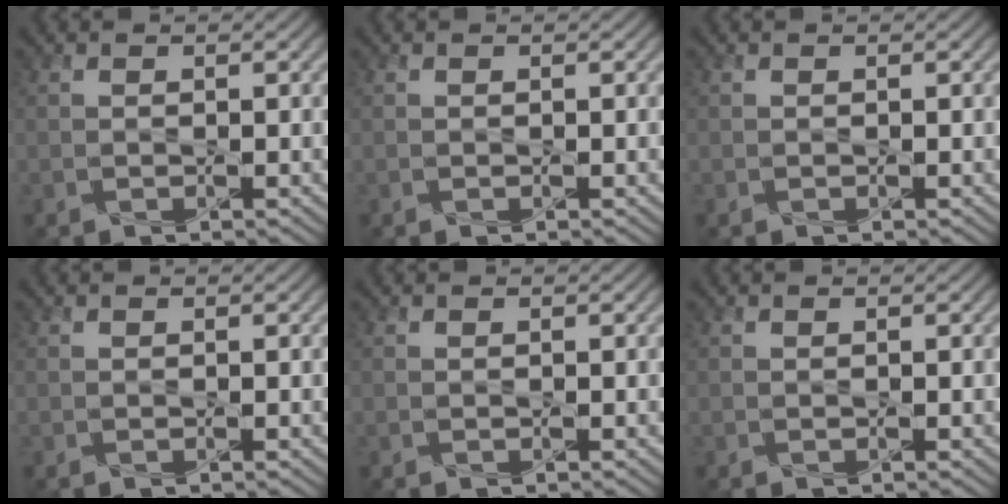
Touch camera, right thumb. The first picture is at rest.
{"total": 0.0}
{"total": 0.0}
{"total": 0.0}
{"total": 0.0}
{"total": 0.0}